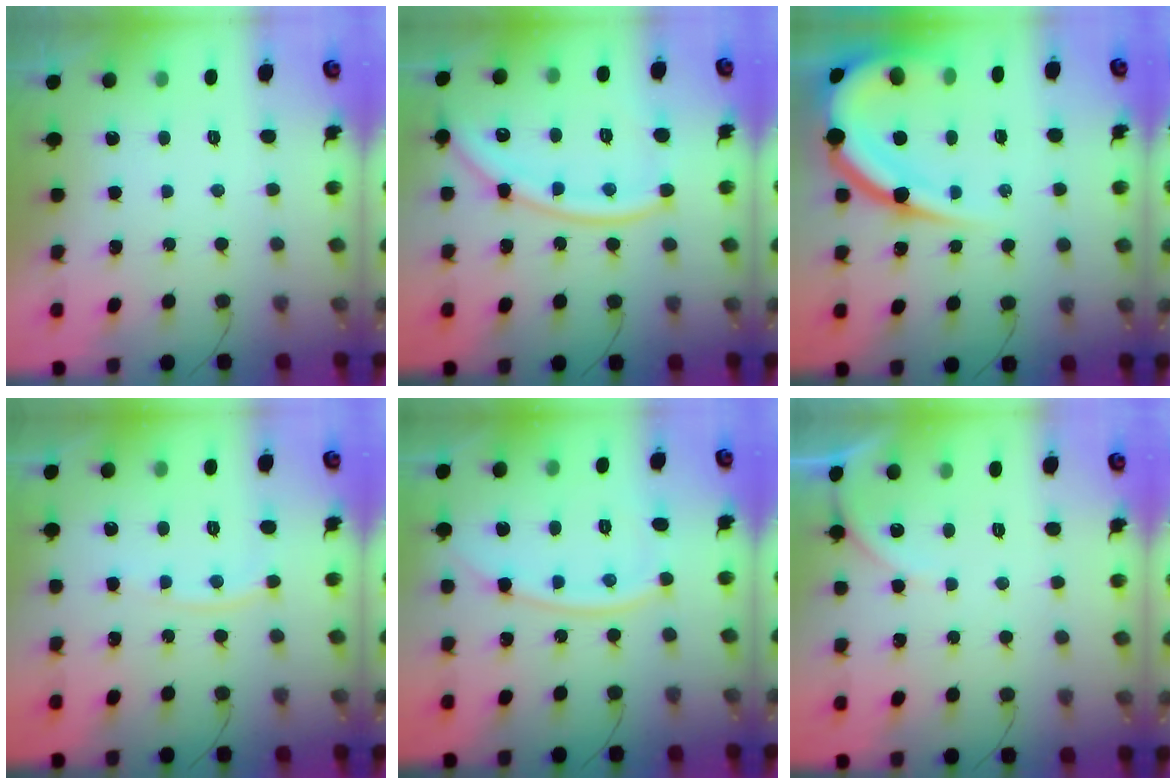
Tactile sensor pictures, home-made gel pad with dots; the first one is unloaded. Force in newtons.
{"total": 15.0, "press": 14.9, "slide": 1.8}
{"total": 20.5, "press": 20.4, "slide": 2.0}
{"total": 5.7, "press": 5.7, "slide": 0.8}
{"total": 10.4, "press": 10.4, "slide": 0.3}
{"total": 5.5, "press": 5.4, "slide": 0.7}